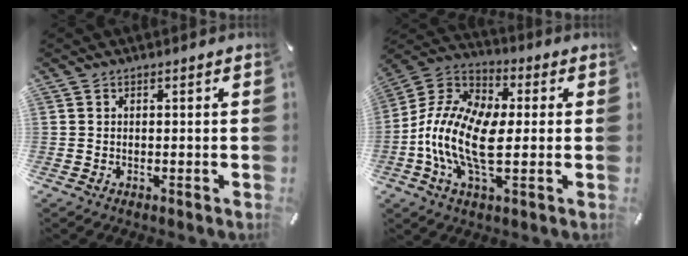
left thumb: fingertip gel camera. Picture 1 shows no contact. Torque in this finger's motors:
{"motor_torque": [2.37, 2.64, 0.84, 0.40, 0.74]}